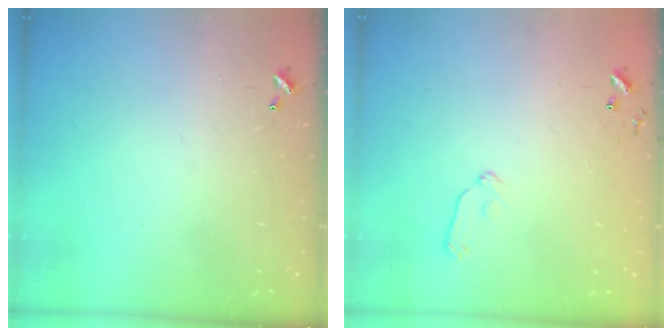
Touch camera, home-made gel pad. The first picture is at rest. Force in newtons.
{"total": 6.5, "press": 6.4, "slide": 1.0}